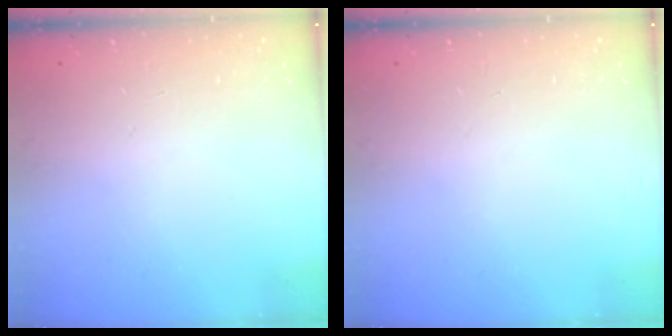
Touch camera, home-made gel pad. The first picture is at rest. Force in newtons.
{"total": 0.0}